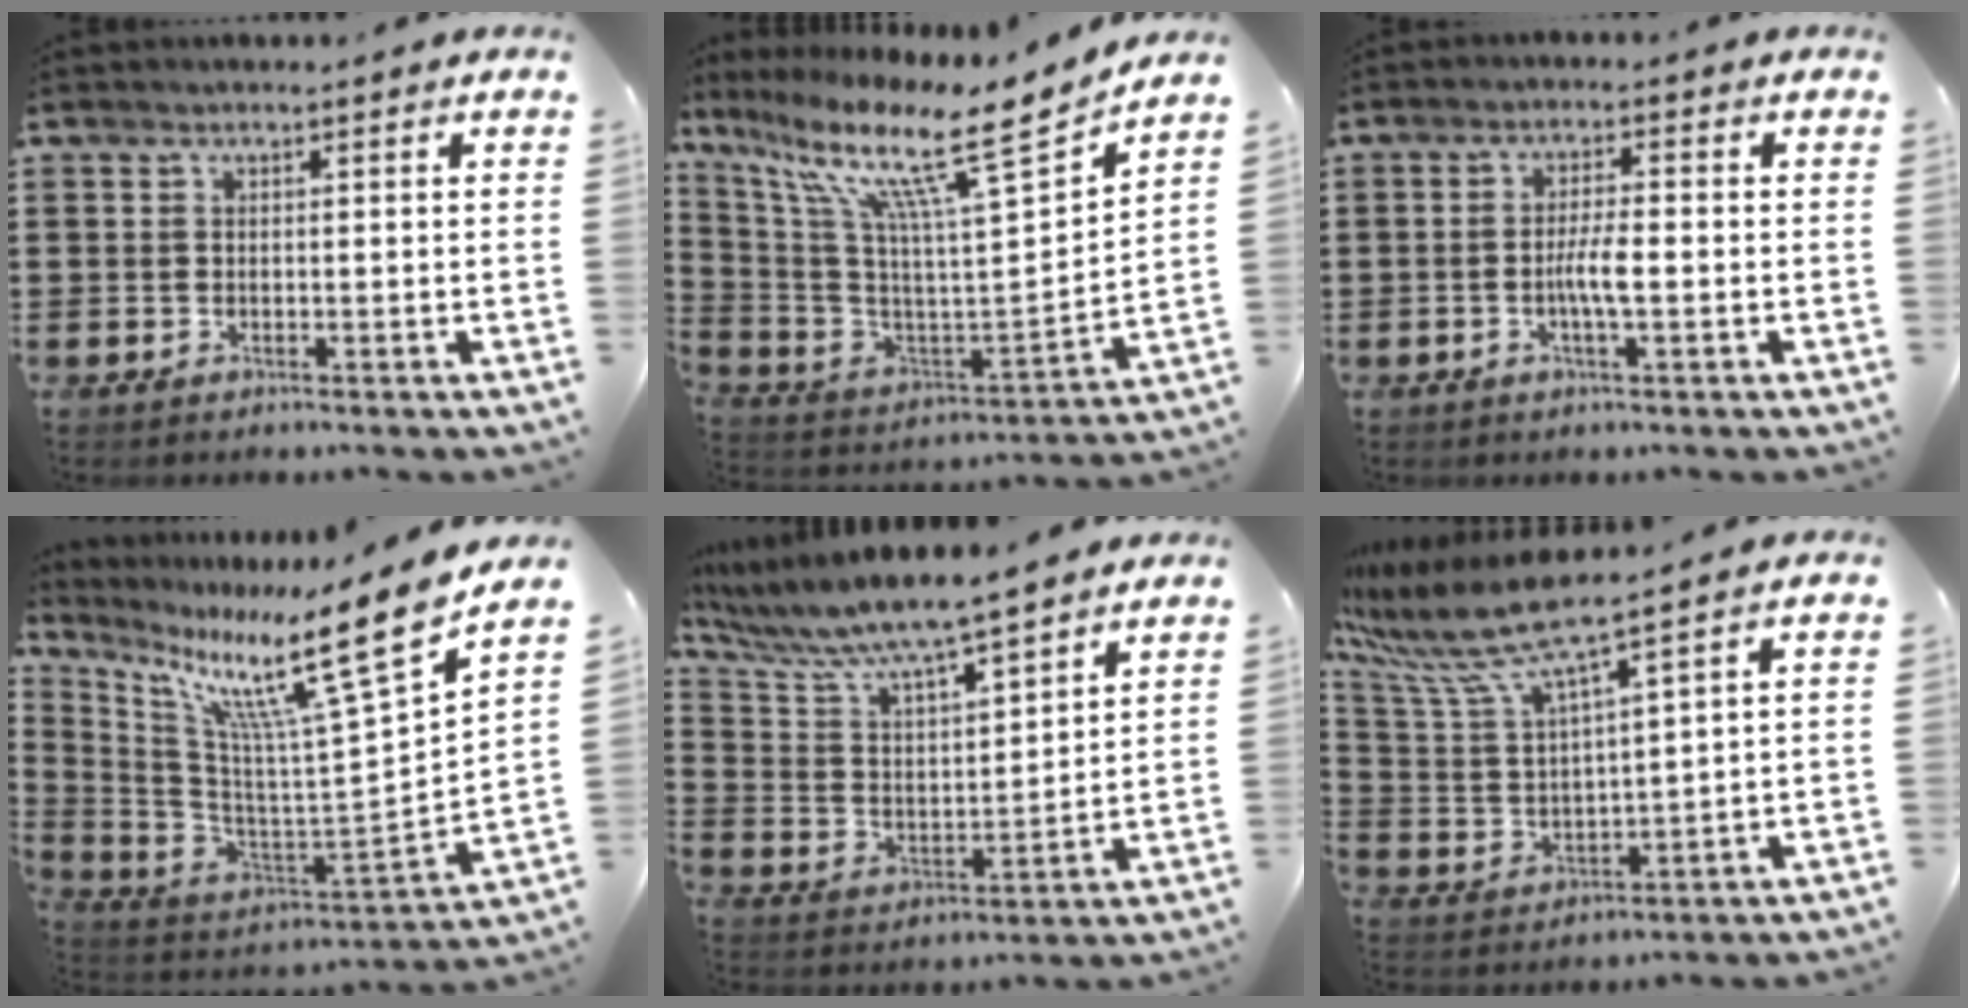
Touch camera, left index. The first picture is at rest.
{"total": 12.9, "force": [8.6, 0.9, 9.6], "torque": [-0.202, -0.055, 0.126]}
{"total": 4.0, "force": [-0.8, 0.7, 3.8], "torque": [-0.082, -0.004, -0.021]}
{"total": 13.8, "force": [9.0, 0.3, 10.4], "torque": [-0.203, -0.075, 0.131]}
{"total": 6.8, "force": [6.2, 0.6, 2.9], "torque": [-0.086, -0.041, 0.100]}
{"total": 7.9, "force": [6.5, -0.1, 4.5], "torque": [-0.131, -0.051, 0.102]}